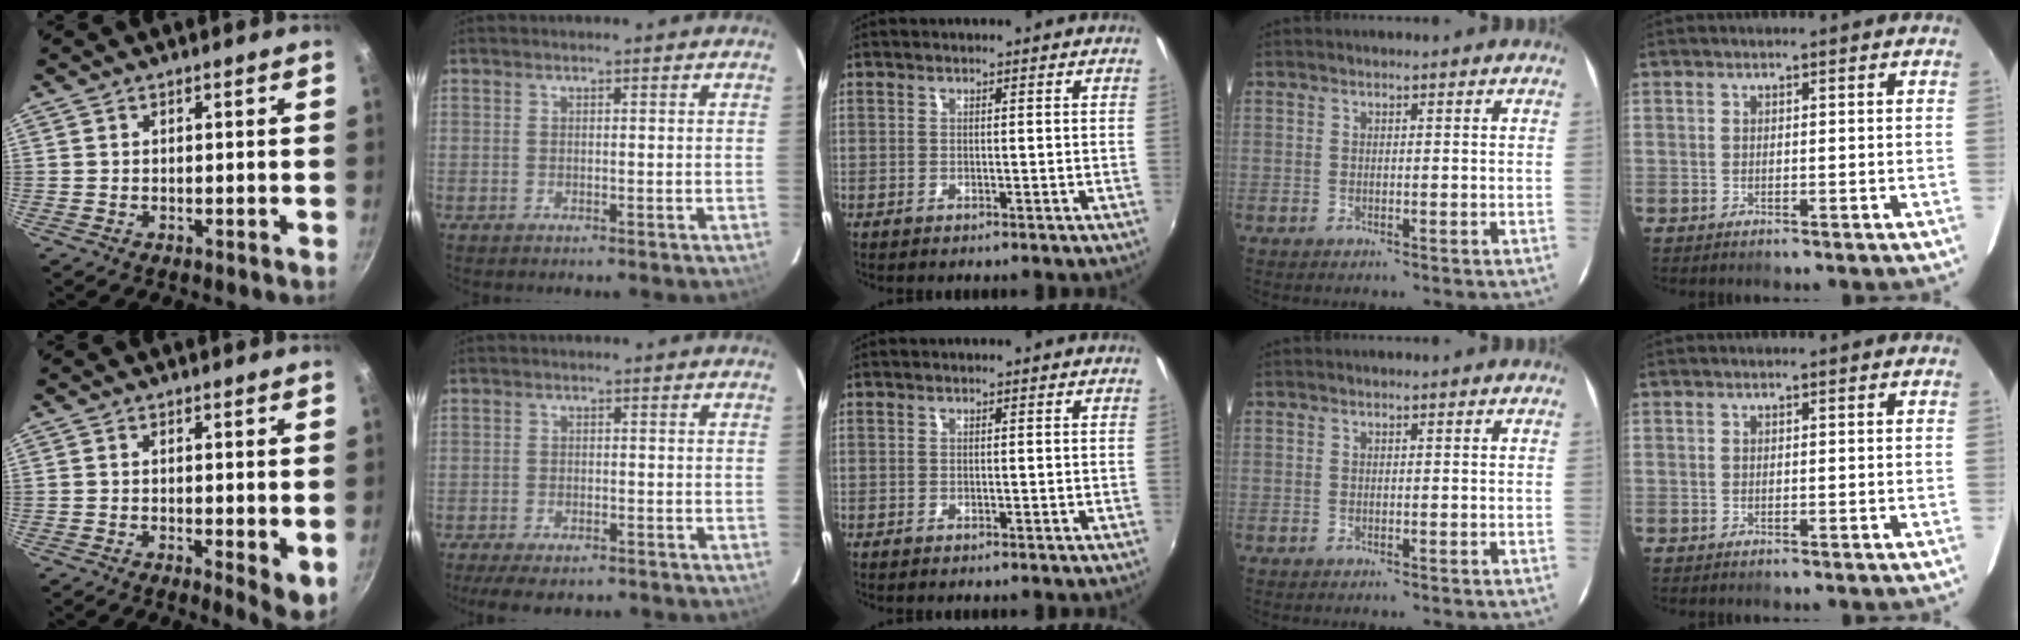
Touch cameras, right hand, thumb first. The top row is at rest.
{"thumb": {"total": 5.7, "force": [0.1, 1.9, 5.3], "torque": [-0.065, -0.014, 0.001]}, "index": {"total": 7.4, "force": [-5.9, 2.5, 3.7], "torque": [-0.090, -0.022, -0.092]}}